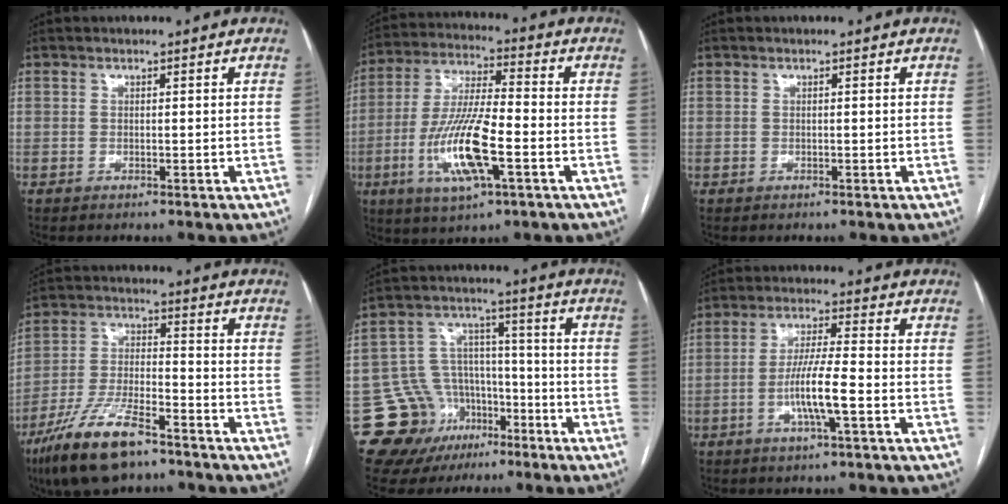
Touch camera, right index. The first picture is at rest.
{"total": 13.7, "force": [-4.3, 2.4, 12.8], "torque": [-0.260, -0.009, -0.077]}
{"total": 0.0}
{"total": 13.2, "force": [-8.9, 3.5, 9.1], "torque": [-0.184, -0.016, -0.162]}
{"total": 13.0, "force": [-6.8, 10.7, 2.8], "torque": [-0.041, 0.070, -0.096]}
{"total": 7.6, "force": [-2.4, 0.2, 7.3], "torque": [-0.139, 0.001, -0.047]}